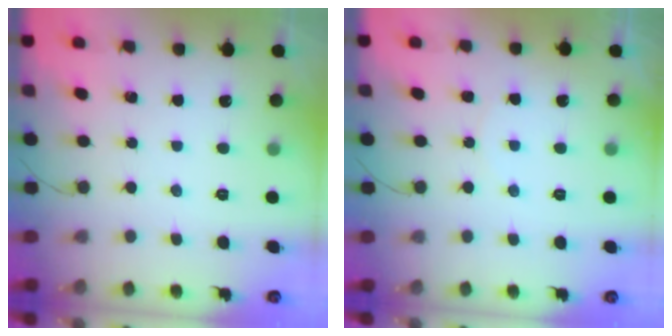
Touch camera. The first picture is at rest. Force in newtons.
{"total": 2.6, "press": 2.5, "slide": 0.6}